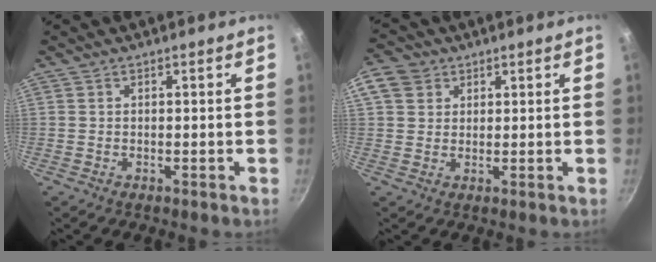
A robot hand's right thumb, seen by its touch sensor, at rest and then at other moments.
{"total": 5.8, "force": [2.4, 4.7, 2.4], "torque": [-0.027, 0.001, 0.035]}